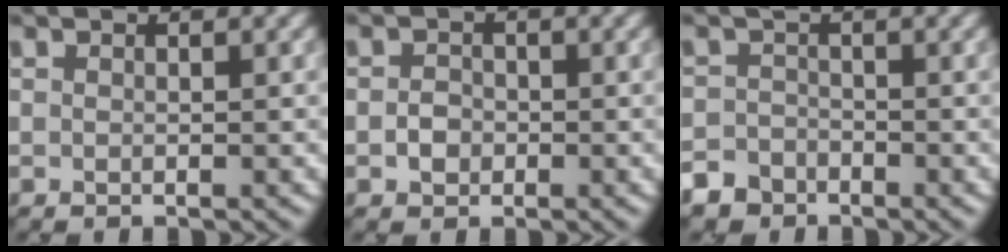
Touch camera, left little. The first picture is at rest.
{"total": 1.5, "force": [-0.5, 1.2, 0.7], "torque": [-0.013, 0.000, -0.012]}
{"total": 2.3, "force": [-1.7, 1.5, 0.3], "torque": [-0.001, -0.004, -0.036]}